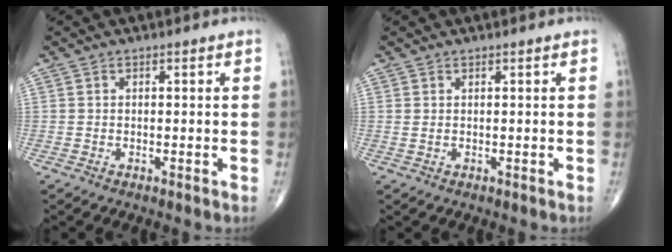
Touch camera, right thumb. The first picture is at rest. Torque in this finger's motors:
{"motor_torque": [-0.11, -0.41, -0.05, -0.20, -0.01]}